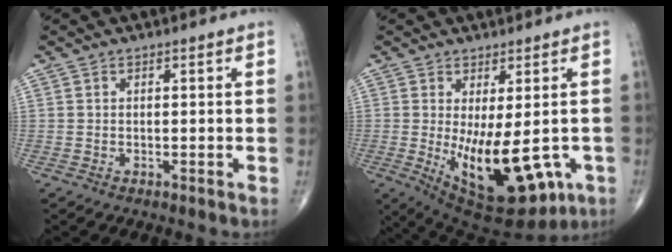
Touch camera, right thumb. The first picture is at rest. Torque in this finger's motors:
{"motor_torque": [0.40, 1.94, 0.09, -0.11, 0.11]}